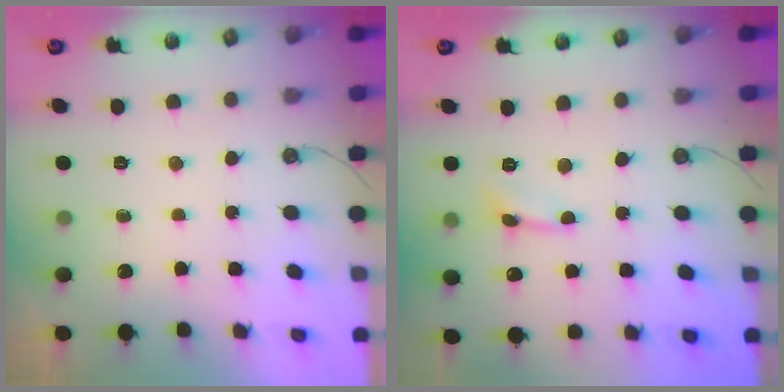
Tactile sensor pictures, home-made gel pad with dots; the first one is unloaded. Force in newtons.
{"total": 0.9, "press": 0.8, "slide": 0.4}